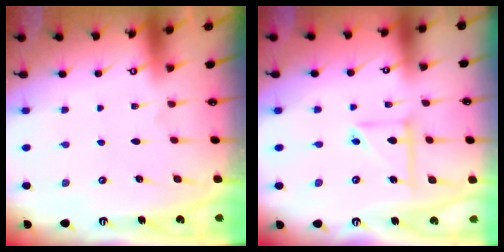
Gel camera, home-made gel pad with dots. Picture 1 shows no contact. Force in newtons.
{"total": 7.9, "press": 7.9, "slide": 0.7}